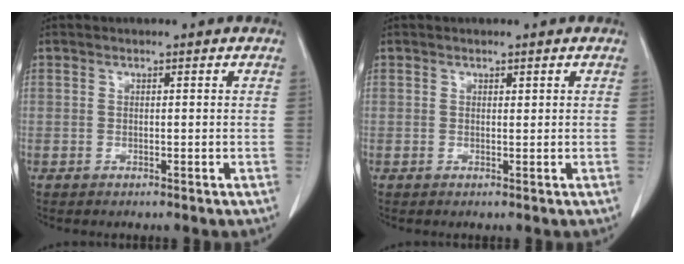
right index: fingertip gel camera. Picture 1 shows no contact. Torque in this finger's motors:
{"motor_torque": [0.02, 0.08, -0.03, 0.01]}